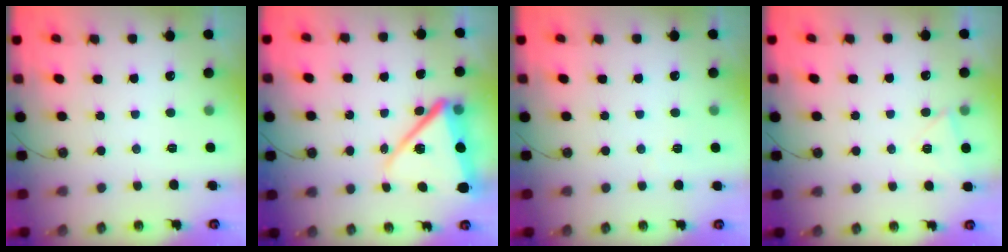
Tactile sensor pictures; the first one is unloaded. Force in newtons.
{"total": 15.0, "press": 14.9, "slide": 1.8}
{"total": 2.8, "press": 2.0, "slide": 2.0}
{"total": 4.4, "press": 3.7, "slide": 2.5}